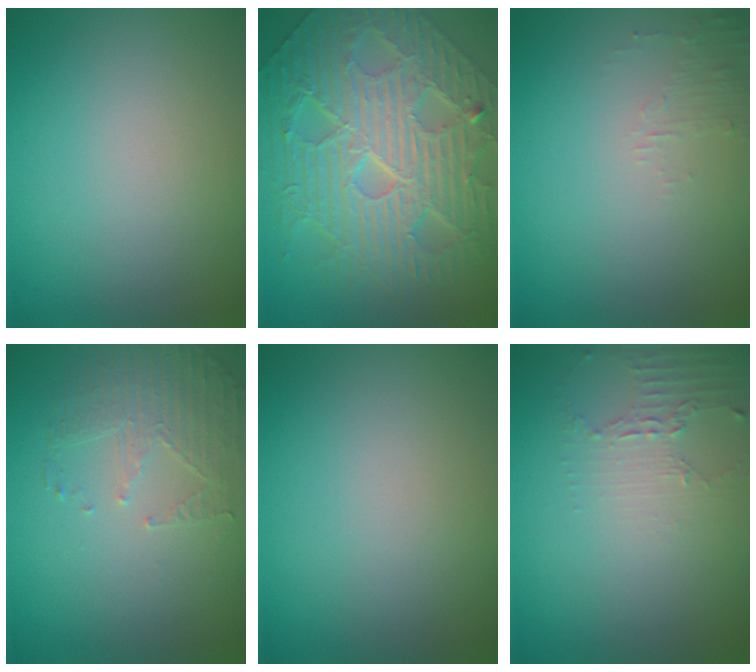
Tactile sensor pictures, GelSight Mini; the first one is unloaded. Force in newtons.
{"total": 10.9, "press": 7.4, "slide": 7.9}
{"total": 1.3, "press": 1.2, "slide": 0.3}
{"total": 1.9, "press": 1.5, "slide": 1.2}
{"total": 0.0}
{"total": 2.1, "press": 1.5, "slide": 1.5}